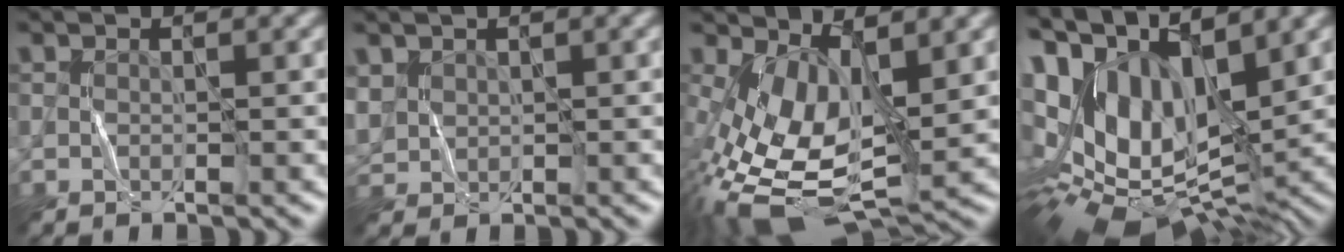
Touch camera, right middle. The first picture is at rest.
{"total": 2.0, "force": [1.0, 1.6, 0.7], "torque": [-0.023, 0.001, 0.026]}
{"total": 9.9, "force": [-0.6, 4.9, 8.6], "torque": [-0.179, -0.014, -0.007]}
{"total": 15.6, "force": [3.7, 7.9, 13.0], "torque": [-0.227, 0.008, 0.085]}